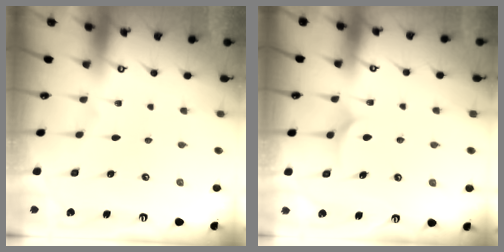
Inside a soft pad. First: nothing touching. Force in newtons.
{"total": 5.8, "press": 5.8, "slide": 0.3}